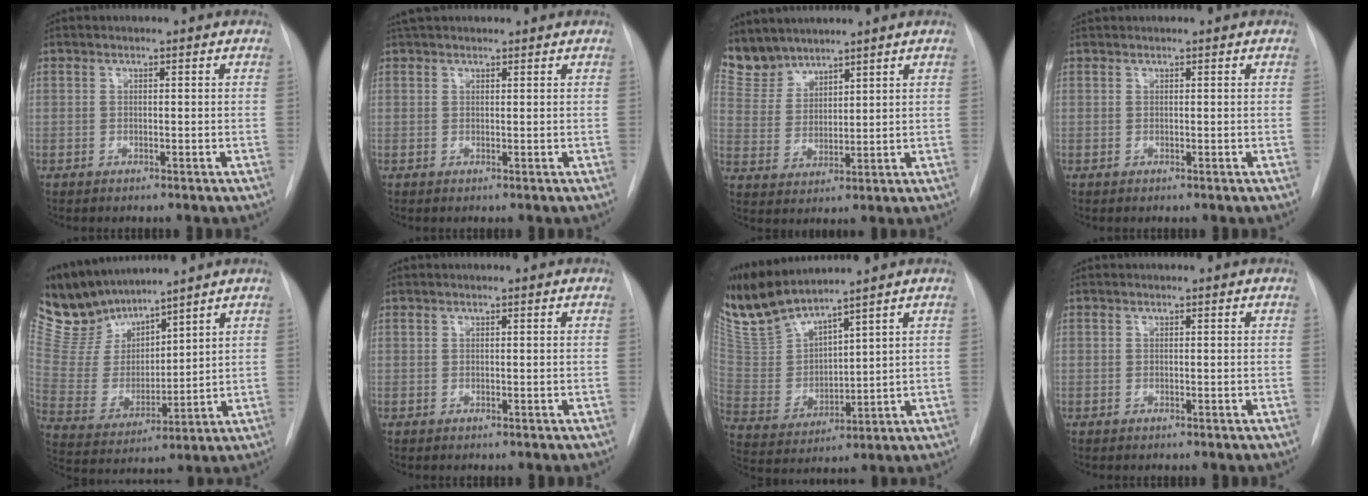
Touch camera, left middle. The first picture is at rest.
{"total": 3.5, "force": [3.1, 1.2, 1.1], "torque": [-0.012, 0.034, 0.051]}
{"total": 6.2, "force": [5.9, 1.8, 0.0], "torque": [-0.009, 0.007, 0.137]}
{"total": 0.6, "force": [0.6, 0.0, 0.0], "torque": [-0.006, 0.017, 0.016]}
{"total": 11.4, "force": [10.7, 2.9, 2.4], "torque": [-0.070, 0.003, 0.231]}
{"total": 0.0}
{"total": 11.0, "force": [10.2, 0.4, 4.2], "torque": [-0.103, -0.003, 0.219]}
{"total": 0.0}